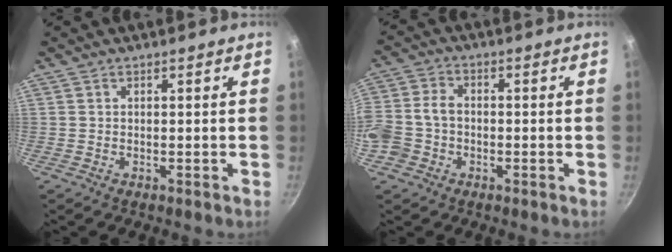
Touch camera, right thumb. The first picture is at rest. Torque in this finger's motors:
{"motor_torque": [0.13, 0.03, 0.50, -0.26, 0.34]}